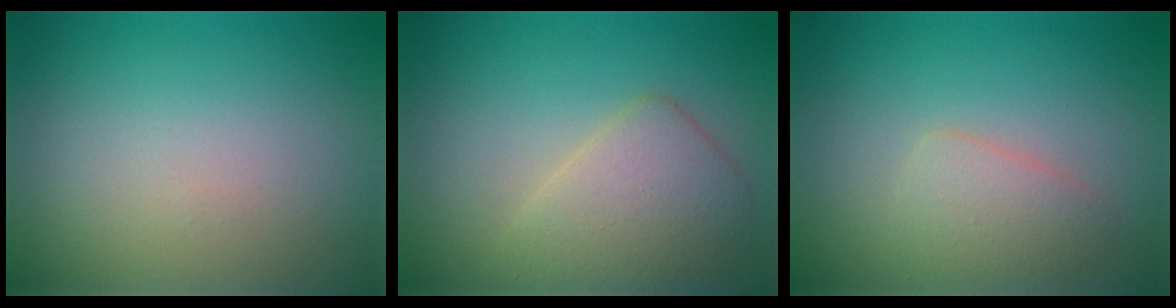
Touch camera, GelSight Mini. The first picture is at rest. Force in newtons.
{"total": 4.1, "press": 4.1, "slide": 0.4}
{"total": 2.4, "press": 2.4, "slide": 0.1}